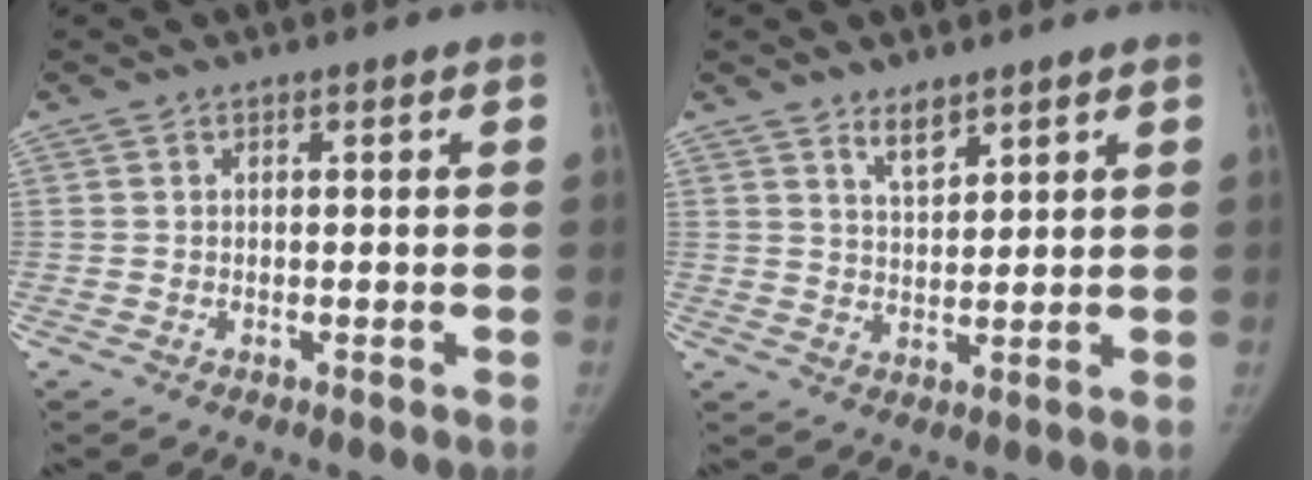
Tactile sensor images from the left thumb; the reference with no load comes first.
{"total": 3.8, "force": [2.9, 1.3, 2.0], "torque": [-0.024, -0.025, 0.054]}